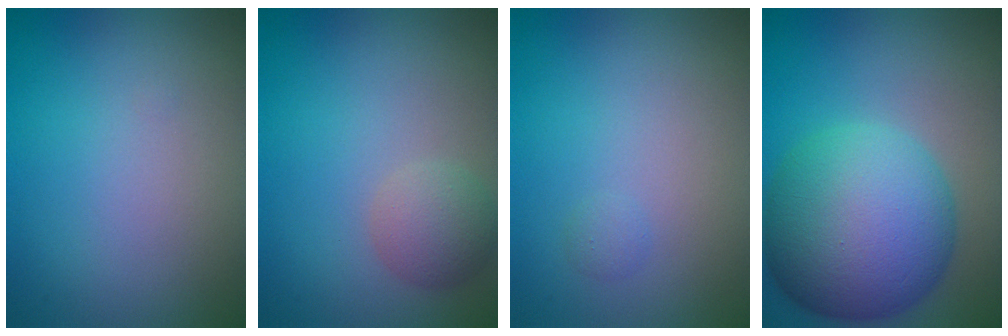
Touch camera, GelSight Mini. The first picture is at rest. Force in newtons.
{"total": 2.3, "press": 2.3, "slide": 0.2}
{"total": 0.6, "press": 0.6, "slide": 0.0}
{"total": 12.4, "press": 12.4, "slide": 0.2}